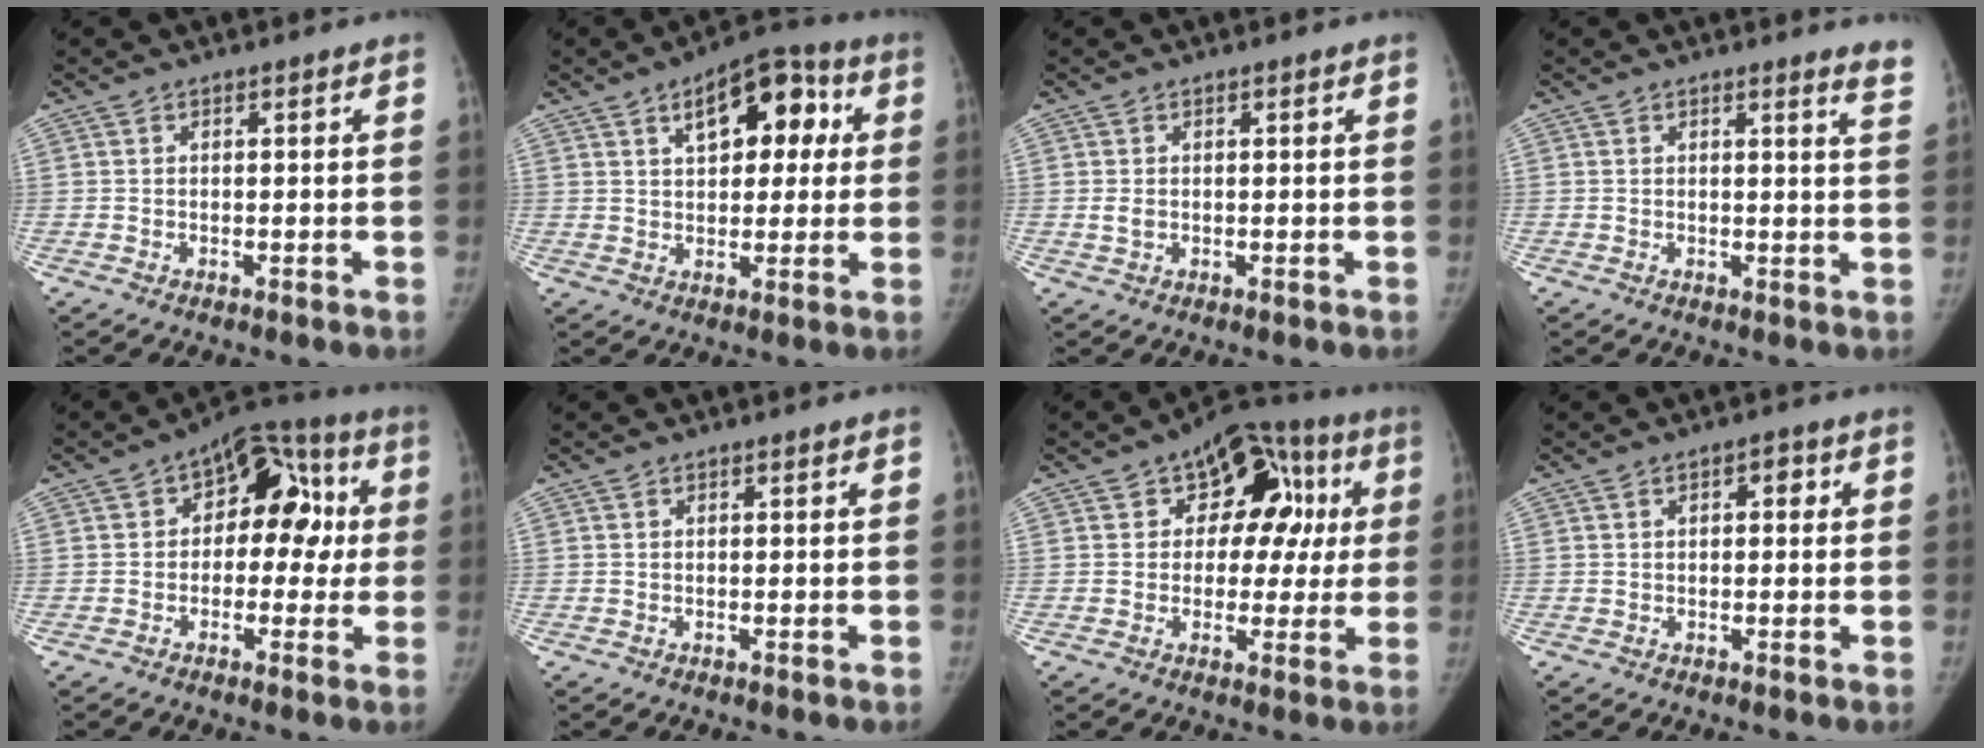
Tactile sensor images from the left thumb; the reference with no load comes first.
{"total": 12.9, "force": [4.3, 7.2, 9.7], "torque": [-0.091, 0.018, 0.058]}
{"total": 1.5, "force": [0.1, 1.1, 1.0], "torque": [-0.012, 0.000, 0.005]}
{"total": 4.4, "force": [4.1, 0.0, 1.7], "torque": [-0.020, -0.031, 0.024]}
{"total": 13.7, "force": [1.8, 9.0, 10.2], "torque": [-0.068, 0.045, 0.012]}
{"total": 0.0}
{"total": 15.5, "force": [3.6, 10.4, 10.8], "torque": [-0.064, 0.032, 0.039]}
{"total": 2.5, "force": [0.8, 1.5, 1.9], "torque": [-0.012, 0.005, 0.006]}